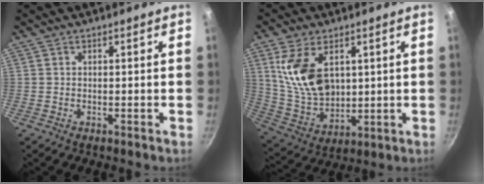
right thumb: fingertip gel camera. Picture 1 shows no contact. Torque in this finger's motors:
{"motor_torque": [-0.01, 0.50, 0.77, 0.14, 0.26]}